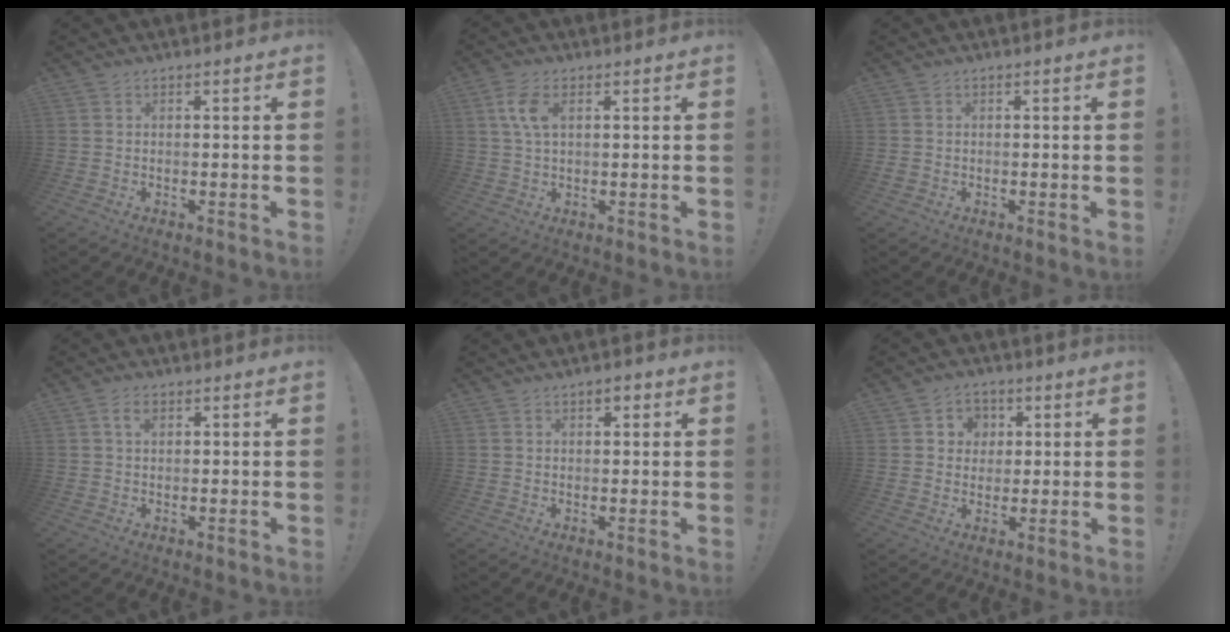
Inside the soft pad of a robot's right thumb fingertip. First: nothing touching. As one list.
[{"total": 6.3, "force": [1.9, 3.5, 5.0], "torque": [-0.109, 0.001, 0.032]}, {"total": 0.9, "force": [-0.3, 0.7, 0.4], "torque": [-0.010, 0.004, -0.005]}, {"total": 2.8, "force": [1.2, 1.7, 1.9], "torque": [-0.032, 0.002, 0.020]}, {"total": 2.0, "force": [1.0, 1.1, 1.4], "torque": [-0.019, 0.001, 0.014]}, {"total": 6.0, "force": [1.3, 5.7, 1.4], "torque": [-0.014, -0.008, 0.025]}]